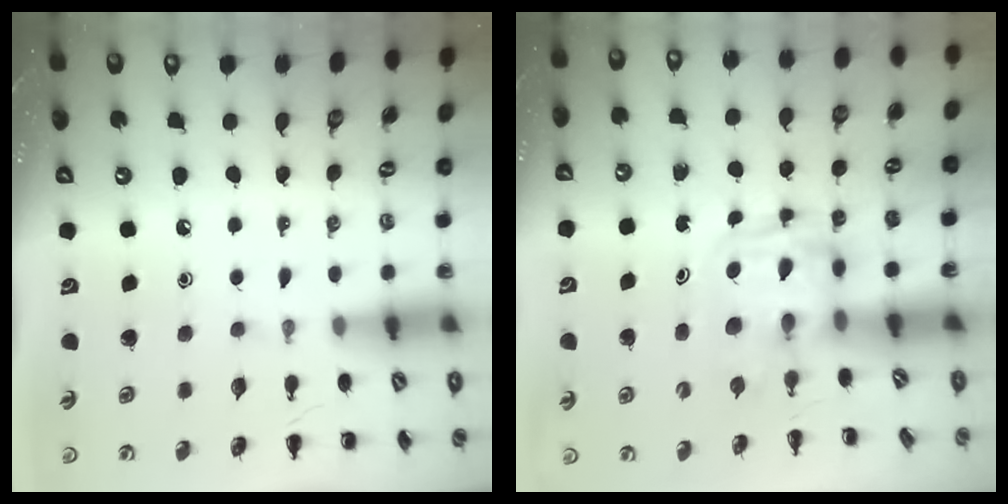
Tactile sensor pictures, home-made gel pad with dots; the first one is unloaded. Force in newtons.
{"total": 2.7, "press": 2.7, "slide": 0.2}